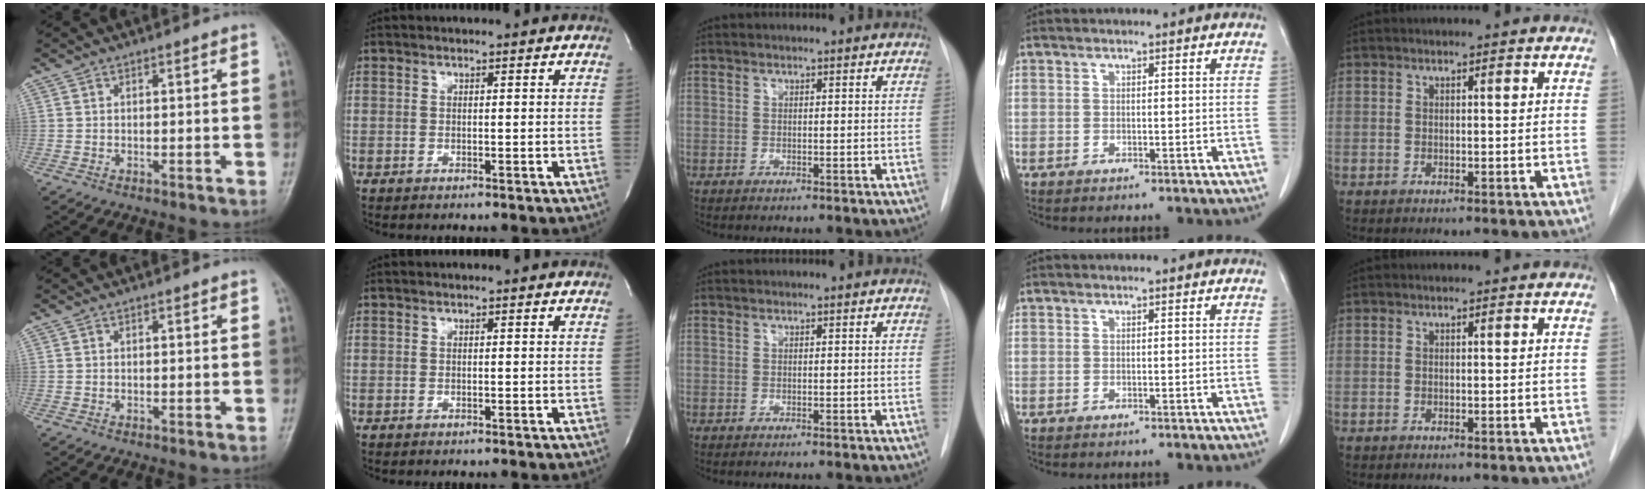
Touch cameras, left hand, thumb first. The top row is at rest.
{}